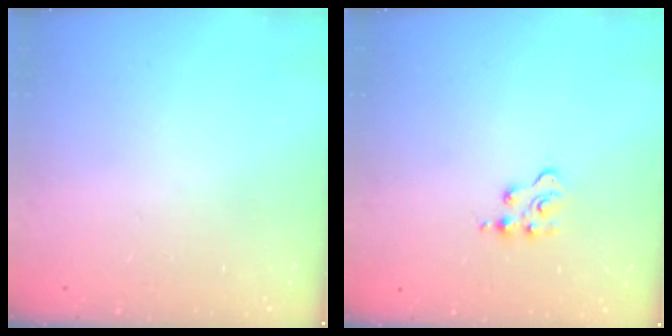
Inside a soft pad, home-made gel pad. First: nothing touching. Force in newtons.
{"total": 3.2, "press": 3.2, "slide": 0.4}